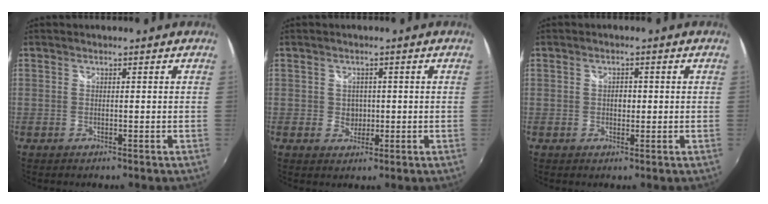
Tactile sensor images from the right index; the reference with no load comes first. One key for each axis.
{"total": 2.8, "fx": -0.1, "fy": 2.6, "fz": 1.0, "tx": -0.013, "ty": 0.003, "tz": -0.001}
{"total": 1.8, "fx": 0.0, "fy": 1.4, "fz": 1.2, "tx": -0.018, "ty": 0.002, "tz": -0.002}